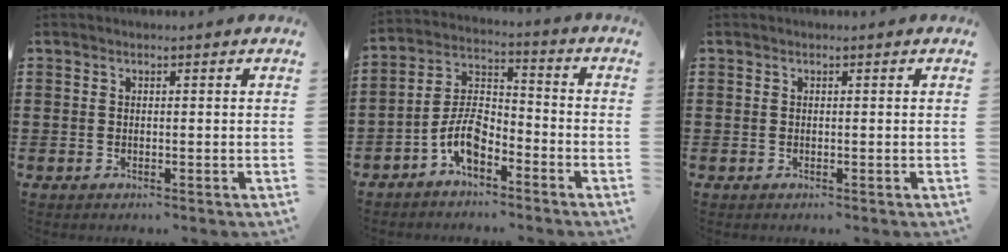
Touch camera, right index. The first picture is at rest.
{"total": 7.0, "force": [-4.2, 3.2, 4.6], "torque": [-0.107, 0.006, -0.084]}
{"total": 0.0}